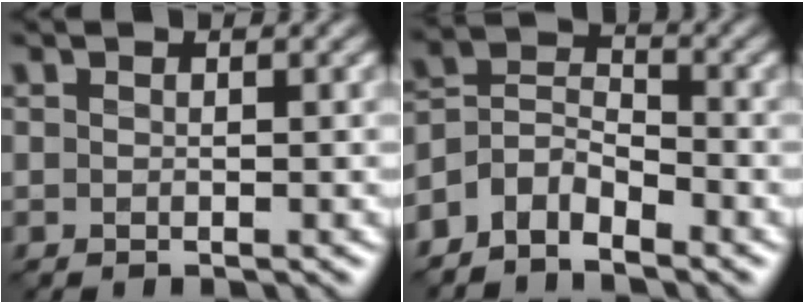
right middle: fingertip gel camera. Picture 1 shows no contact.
{"total": 4.3, "force": [-3.4, 2.1, 1.7], "torque": [-0.033, 0.005, -0.077]}